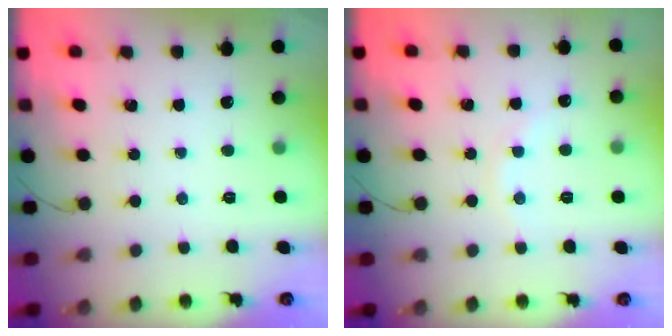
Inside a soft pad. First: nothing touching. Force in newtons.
{"total": 5.7, "press": 5.4, "slide": 1.6}